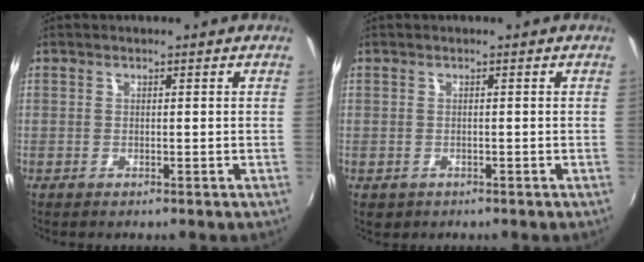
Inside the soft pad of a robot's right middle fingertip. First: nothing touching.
{"total": 1.4, "force": [-0.5, 1.1, 0.7], "torque": [-0.015, -0.005, -0.005]}